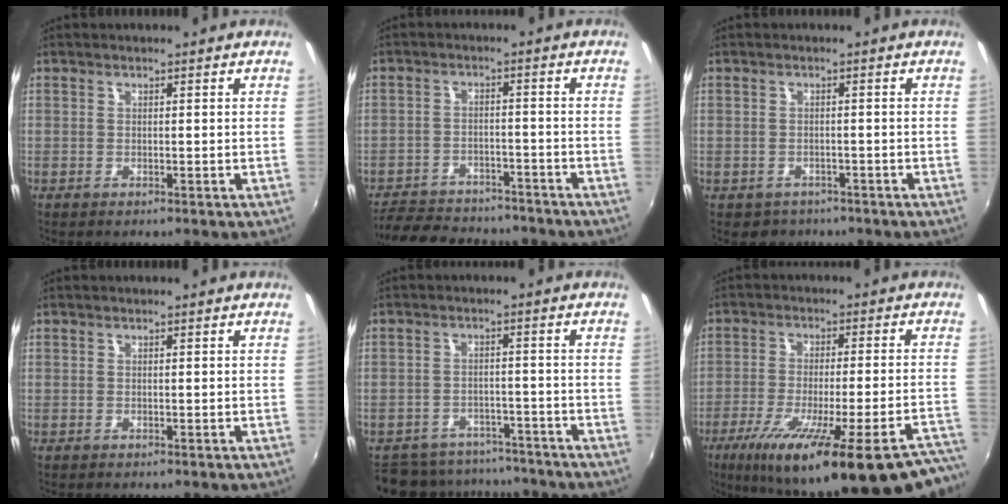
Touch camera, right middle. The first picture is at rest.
{"total": 15.5, "force": [-13.3, 5.9, 5.5], "torque": [-0.133, 0.007, -0.188]}
{"total": 3.2, "force": [-2.1, 2.4, 0.5], "torque": [-0.019, -0.007, -0.028]}
{"total": 0.0}
{"total": 13.3, "force": [-11.6, 5.7, 3.1], "torque": [-0.083, 0.012, -0.160]}
{"total": 29.9, "force": [-21.7, 6.1, 19.7], "torque": [-0.301, -0.067, -0.301]}